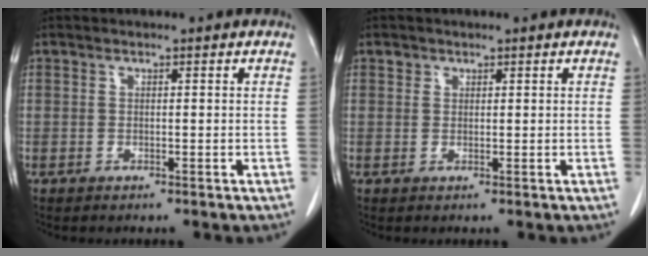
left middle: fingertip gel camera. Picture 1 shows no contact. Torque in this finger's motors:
{"motor_torque": [0.26, -0.19, 0.14, 0.01]}